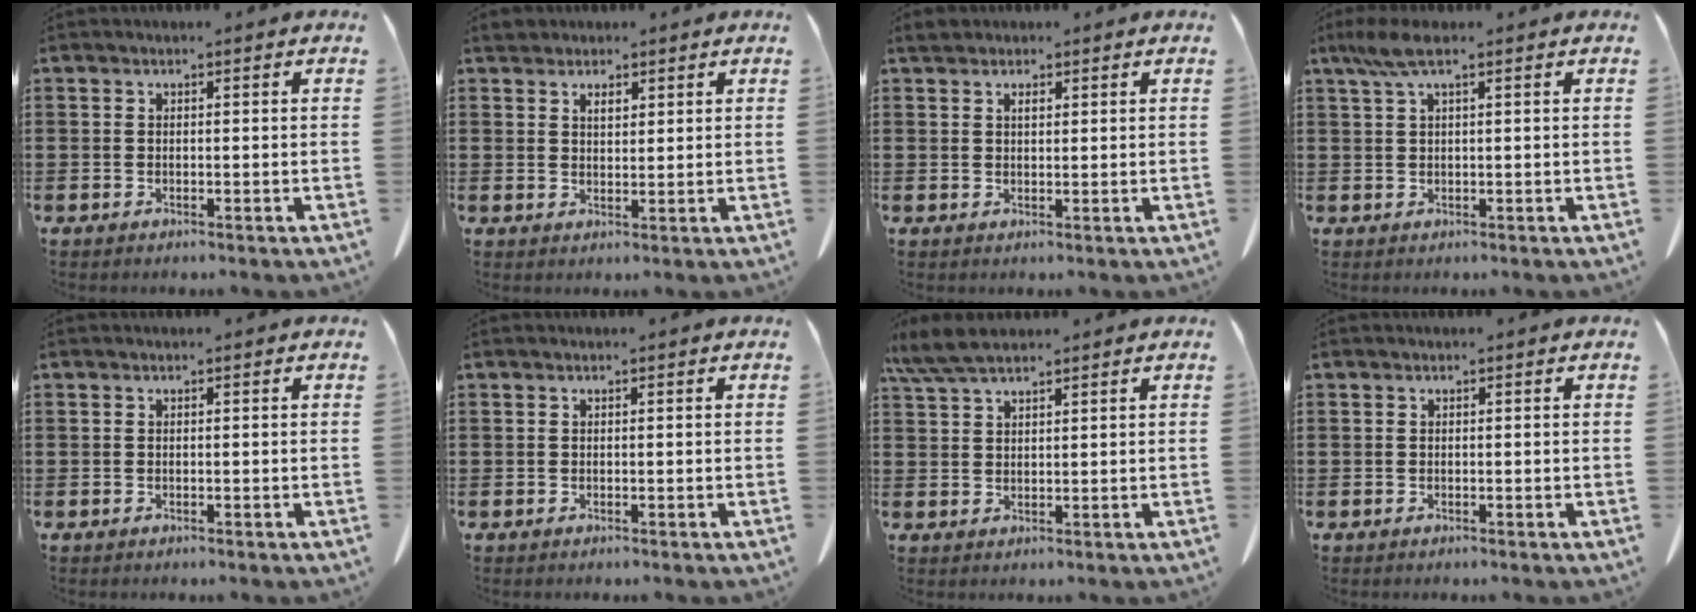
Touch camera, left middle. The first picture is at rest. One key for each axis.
{"total": 2.6, "fx": 2.0, "fy": 1.3, "fz": 1.0, "tx": -0.016, "ty": 0.004, "tz": 0.036}
{"total": 1.8, "fx": 1.4, "fy": 0.9, "fz": 0.8, "tx": -0.012, "ty": 0.001, "tz": 0.025}
{"total": 3.7, "fx": 1.7, "fy": 0.7, "fz": 3.2, "tx": -0.073, "ty": 0.000, "tz": 0.028}
{"total": 0.0}
{"total": 0.0}
{"total": 5.0, "fx": 4.0, "fy": 1.0, "fz": 2.9, "tx": -0.067, "ty": -0.002, "tz": 0.075}
{"total": 0.0}